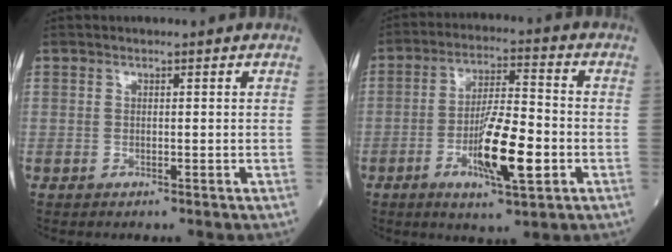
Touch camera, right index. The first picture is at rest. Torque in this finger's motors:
{"motor_torque": [0.30, -0.08, 0.27, 0.17]}